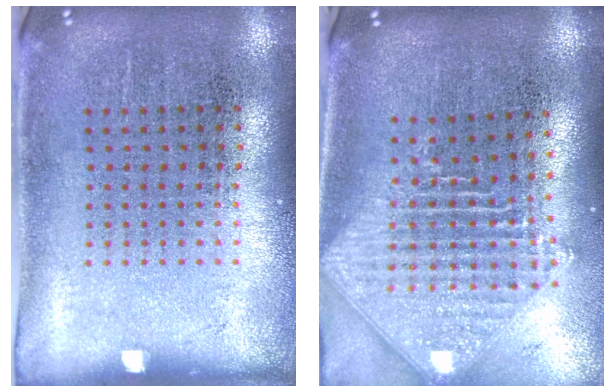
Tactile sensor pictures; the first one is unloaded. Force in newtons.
{"total": 2.3, "press": 1.8, "slide": 1.4}